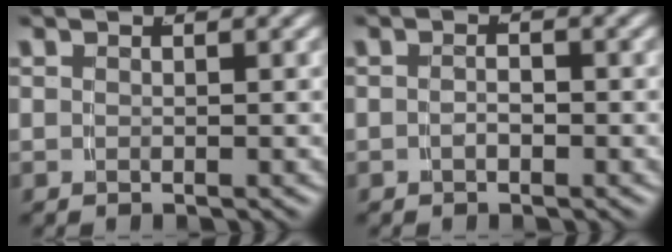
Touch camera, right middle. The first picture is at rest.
{"total": 1.1, "force": [-0.8, 0.2, 0.7], "torque": [-0.013, -0.004, -0.013]}